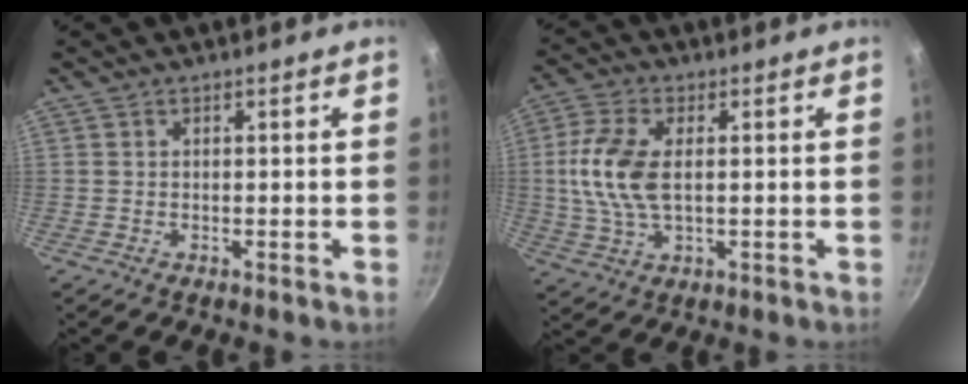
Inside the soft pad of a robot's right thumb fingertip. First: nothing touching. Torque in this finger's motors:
{"motor_torque": [1.39, 1.54, 1.35, -0.50, 0.34]}